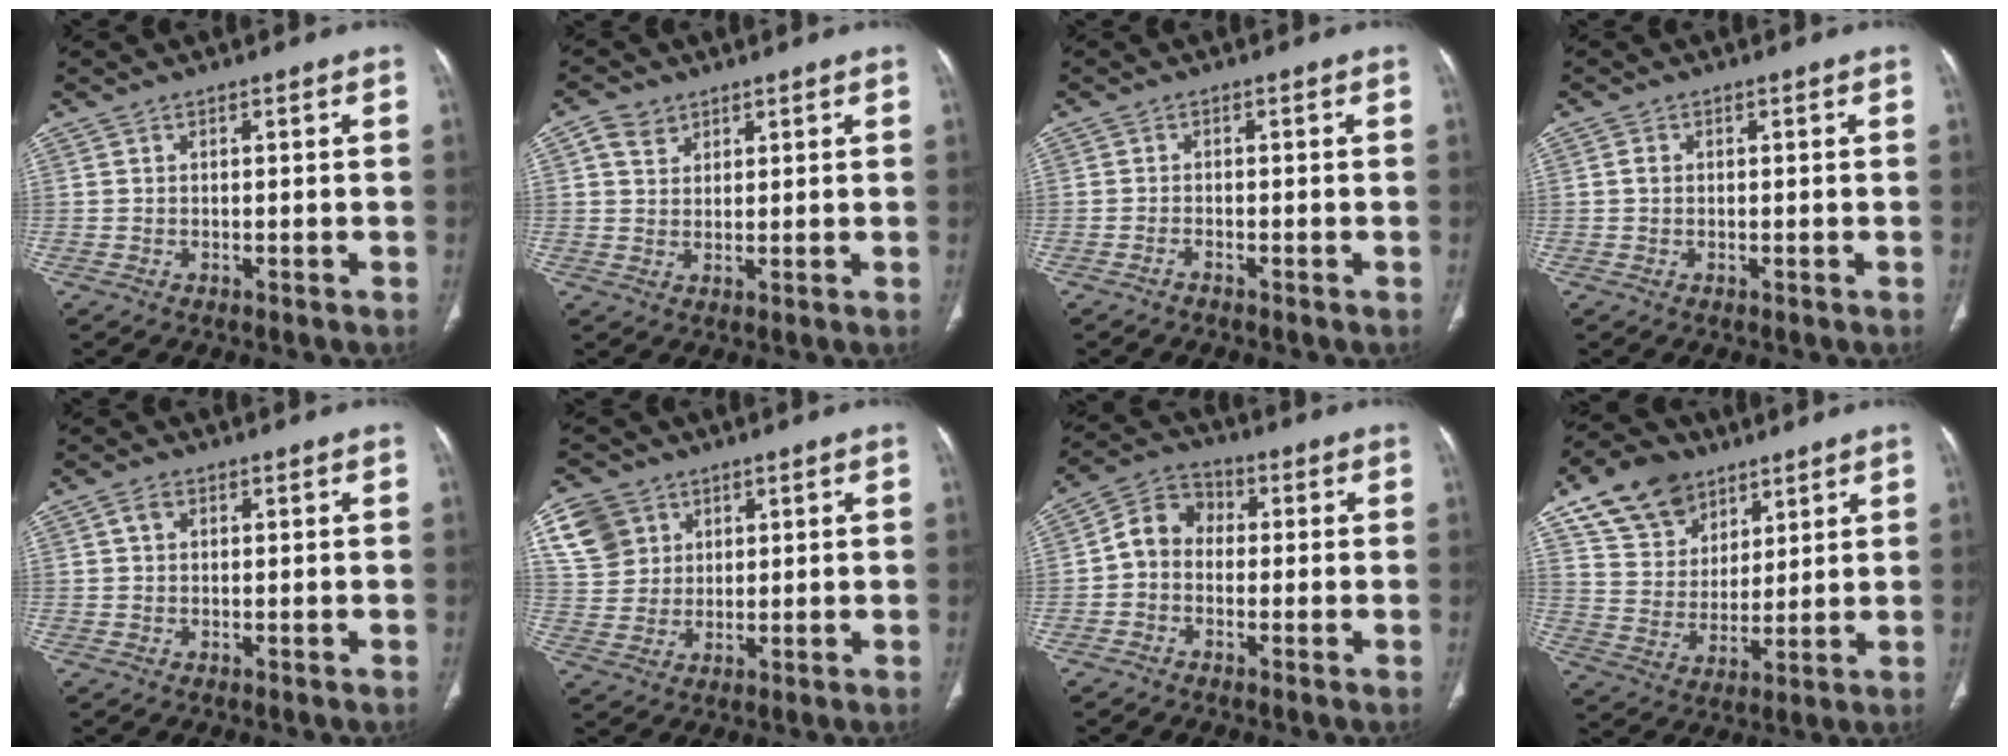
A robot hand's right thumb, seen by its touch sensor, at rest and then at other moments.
{"total": 3.9, "force": [2.1, 3.0, 1.4], "torque": [-0.015, -0.008, 0.041]}
{"total": 0.9, "force": [-0.8, 0.1, 0.3], "torque": [-0.009, 0.007, -0.017]}
{"total": 0.9, "force": [0.0, 0.8, 0.5], "torque": [-0.007, 0.002, -0.001]}
{"total": 1.9, "force": [0.6, 1.3, 1.1], "torque": [-0.020, 0.004, 0.011]}
{"total": 9.1, "force": [3.9, 7.7, 2.9], "torque": [-0.033, -0.002, 0.084]}
{"total": 6.9, "force": [-0.6, 5.7, 3.8], "torque": [-0.049, 0.027, -0.031]}
{"total": 14.6, "force": [8.8, 10.2, 5.6], "torque": [-0.071, -0.022, 0.166]}